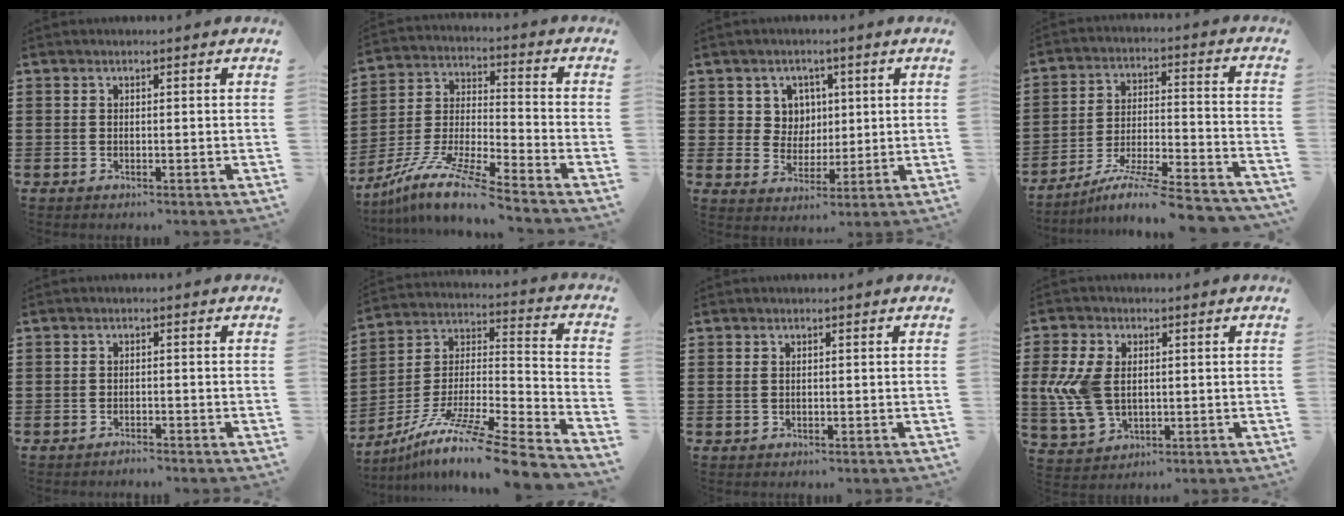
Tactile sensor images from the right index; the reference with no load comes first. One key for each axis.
{"total": 10.1, "fx": -8.7, "fy": 0.2, "fz": 5.2, "tx": -0.114, "ty": -0.002, "tz": -0.178}
{"total": 5.3, "fx": 1.9, "fy": 4.9, "fz": 1.1, "tx": -0.040, "ty": 0.014, "tz": 0.031}
{"total": 9.0, "fx": -7.8, "fy": -0.2, "fz": 4.6, "tx": -0.082, "ty": -0.003, "tz": -0.156}
{"total": 1.1, "fx": -1.1, "fy": -0.1, "fz": -0.1, "tx": -0.003, "ty": 0.000, "tz": -0.023}
{"total": 10.7, "fx": -8.6, "fy": -0.1, "fz": 6.3, "tx": -0.104, "ty": -0.001, "tz": -0.164}
{"total": 0.6, "fx": 0.2, "fy": 0.4, "fz": 0.4, "tx": -0.010, "ty": 0.003, "tz": 0.004}
{"total": 8.4, "fx": 0.5, "fy": 5.5, "fz": 6.4, "tx": -0.166, "ty": 0.003, "tz": 0.004}